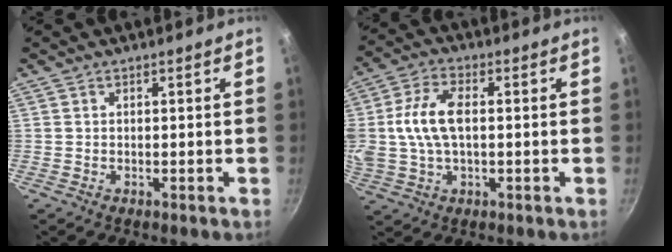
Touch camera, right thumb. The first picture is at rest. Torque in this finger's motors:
{"motor_torque": [2.51, 2.50, 1.48, -1.29, 0.39]}